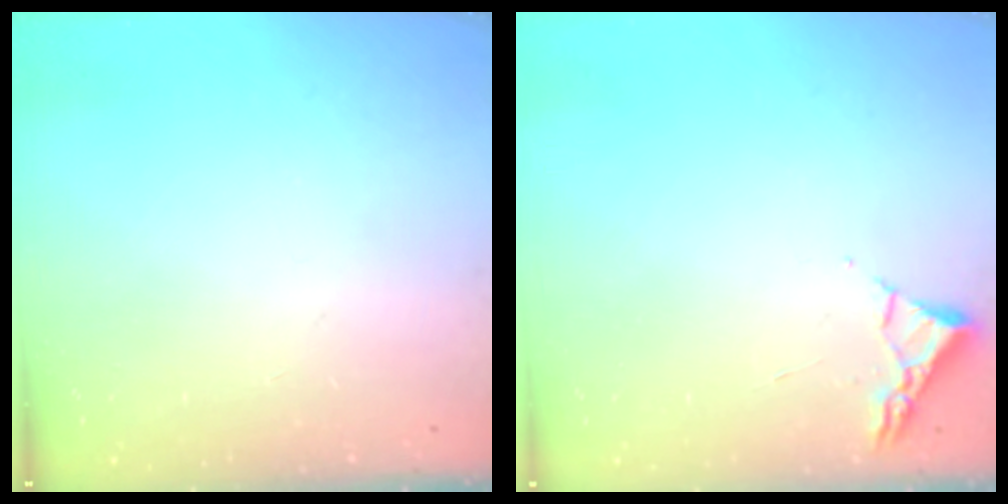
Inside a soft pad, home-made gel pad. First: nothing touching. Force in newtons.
{"total": 3.0, "press": 2.9, "slide": 0.4}